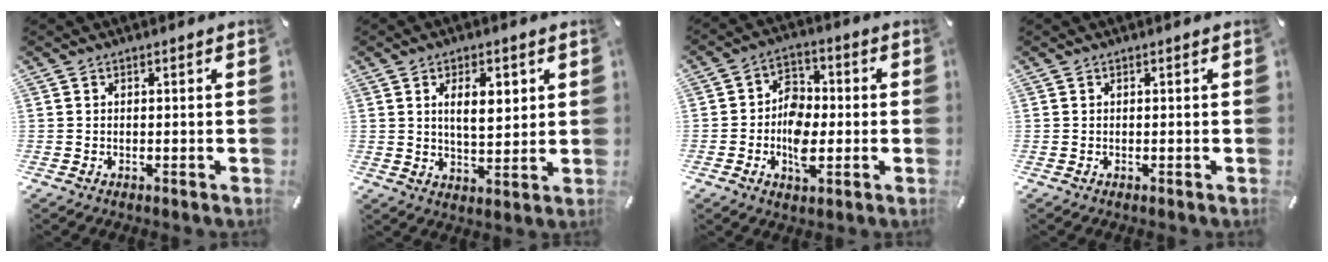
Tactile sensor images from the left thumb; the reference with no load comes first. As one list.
[{"total": 8.4, "force": [2.8, 4.2, 6.7], "torque": [-0.100, -0.007, 0.041]}, {"total": 9.0, "force": [-1.9, 6.4, 6.0], "torque": [-0.114, 0.016, -0.033]}, {"total": 0.0}]